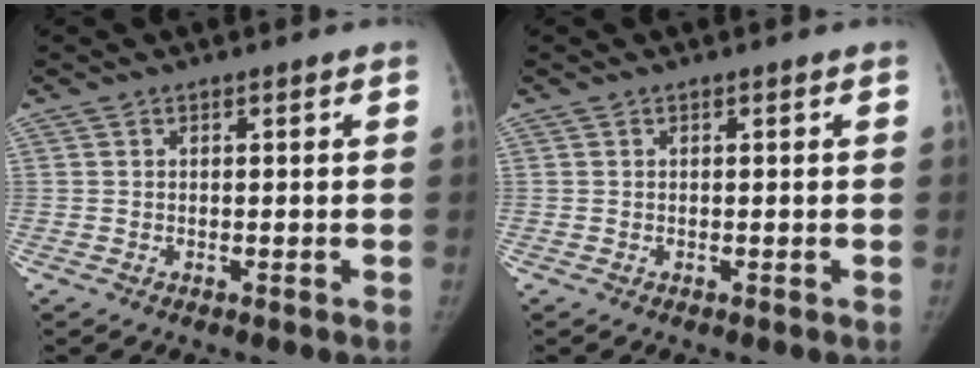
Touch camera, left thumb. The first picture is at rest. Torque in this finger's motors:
{"motor_torque": [0.04, 0.03, 0.18, -0.17, 0.00]}